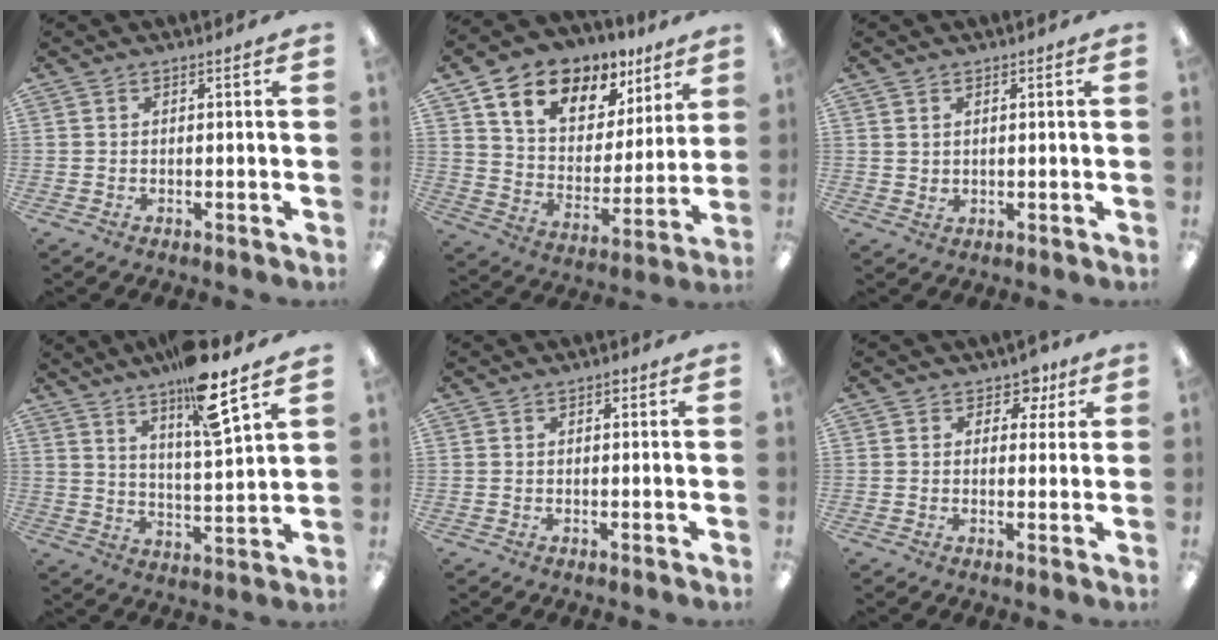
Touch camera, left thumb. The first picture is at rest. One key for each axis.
{"total": 12.8, "fx": 8.6, "fy": 7.9, "fz": 5.1, "tx": -0.095, "ty": -0.050, "tz": 0.159}
{"total": 1.6, "fx": 1.1, "fy": 1.1, "fz": 0.2, "tx": -0.004, "ty": 0.000, "tz": 0.021}
{"total": 13.6, "fx": 10.1, "fy": 2.0, "fz": 8.9, "tx": -0.142, "ty": -0.058, "tz": 0.163}
{"total": 0.7, "fx": 0.3, "fy": 0.4, "fz": 0.4, "tx": -0.009, "ty": 0.003, "tz": 0.005}
{"total": 4.9, "fx": 2.6, "fy": 3.6, "fz": 2.2, "tx": -0.021, "ty": -0.006, "tz": 0.042}